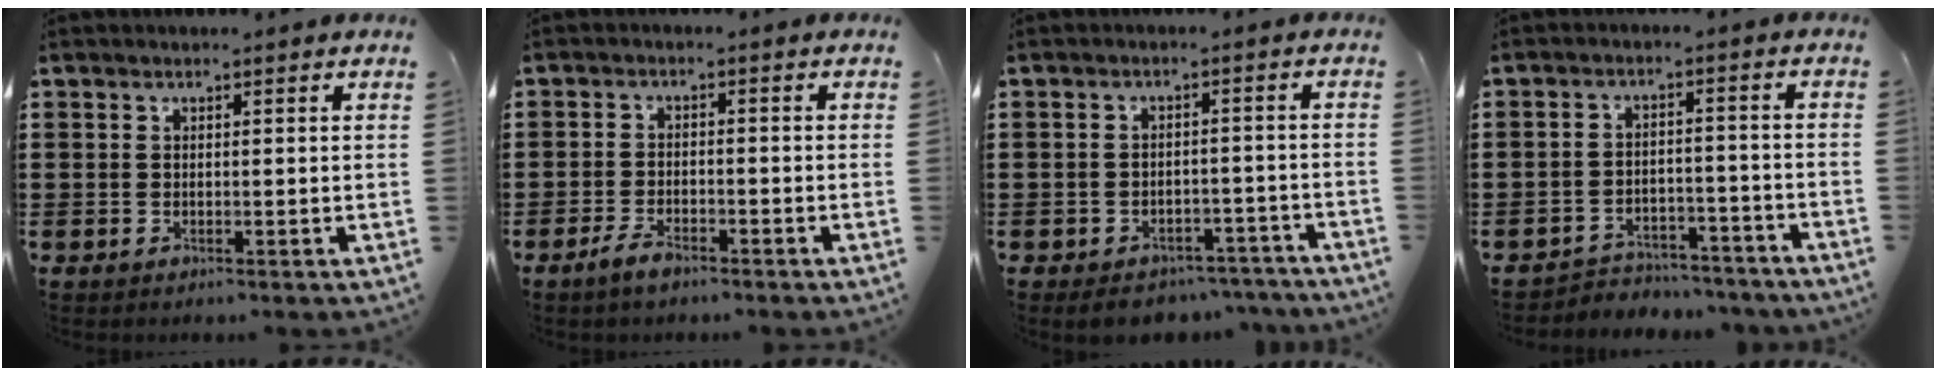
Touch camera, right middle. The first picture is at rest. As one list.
[{"total": 3.0, "force": [-2.3, 1.1, 1.6], "torque": [-0.035, 0.004, -0.046]}, {"total": 3.8, "force": [-3.6, 0.9, 0.4], "torque": [-0.009, 0.007, -0.076]}, {"total": 4.2, "force": [-4.1, 0.8, 0.0], "torque": [-0.005, 0.006, -0.089]}]